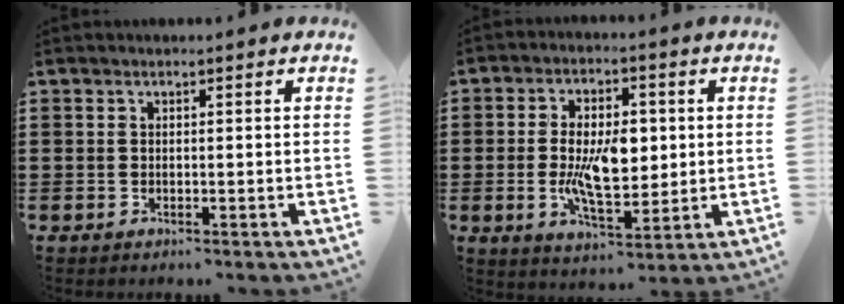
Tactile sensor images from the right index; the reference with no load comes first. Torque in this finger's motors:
{"motor_torque": [2.08, 0.06, 1.05, 0.21]}